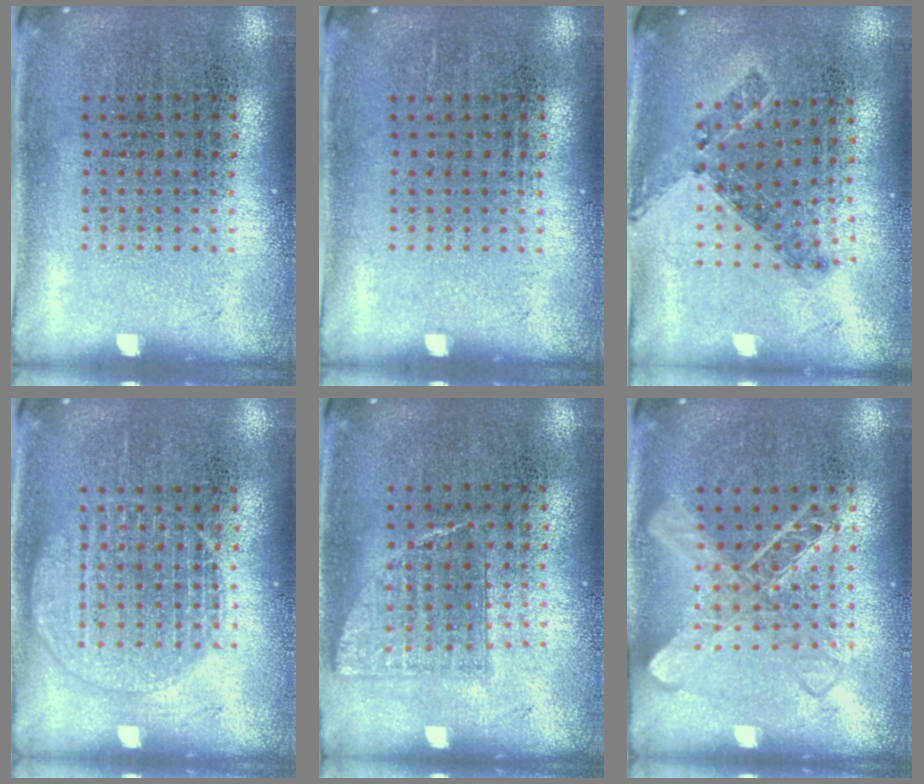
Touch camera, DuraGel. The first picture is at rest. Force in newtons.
{"total": 0.0}
{"total": 0.7, "press": 0.6, "slide": 0.3}
{"total": 2.4, "press": 2.4, "slide": 0.3}
{"total": 0.8, "press": 0.8, "slide": 0.1}
{"total": 1.6, "press": 1.6, "slide": 0.4}